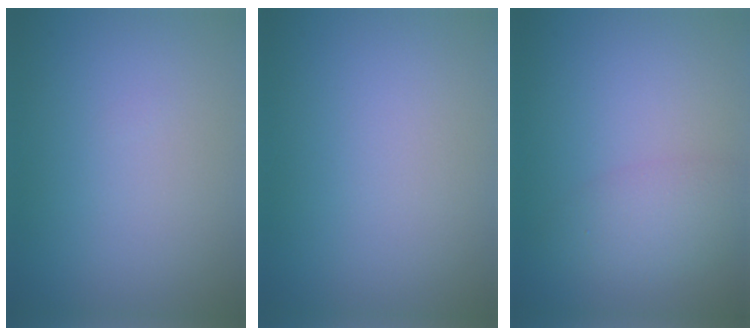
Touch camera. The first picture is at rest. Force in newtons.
{"total": 0.0}
{"total": 3.0, "press": 3.0, "slide": 0.1}